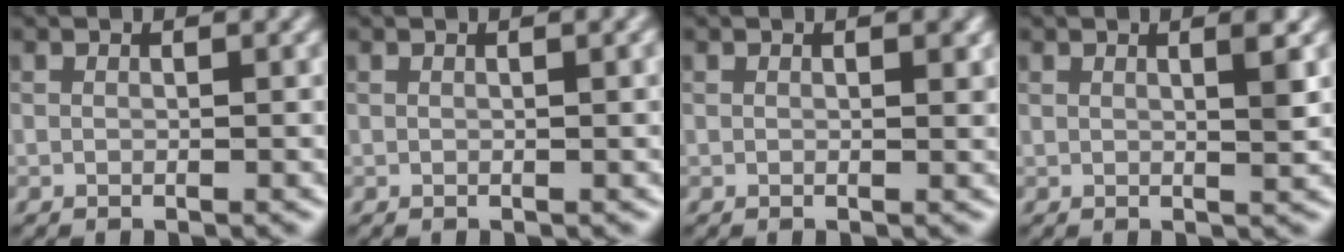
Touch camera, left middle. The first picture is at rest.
{"total": 1.9, "force": [0.6, 0.8, 1.6], "torque": [-0.010, 0.007, 0.001]}
{"total": 1.2, "force": [0.6, 0.5, 0.9], "torque": [-0.008, 0.003, 0.012]}
{"total": 2.0, "force": [0.6, 0.5, 1.8], "torque": [-0.011, 0.009, 0.001]}